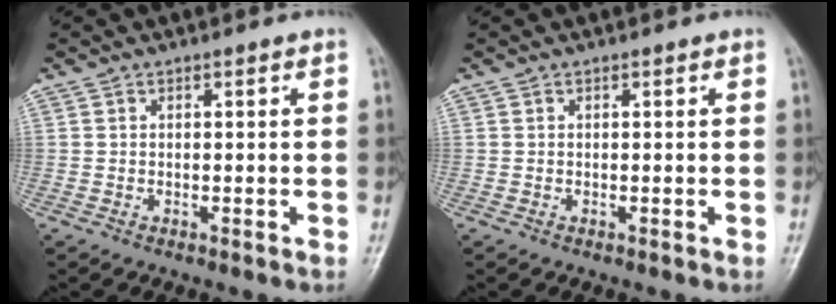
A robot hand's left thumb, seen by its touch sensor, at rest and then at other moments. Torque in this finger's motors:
{"motor_torque": [-0.05, 0.00, 0.01, 0.05, 0.00]}